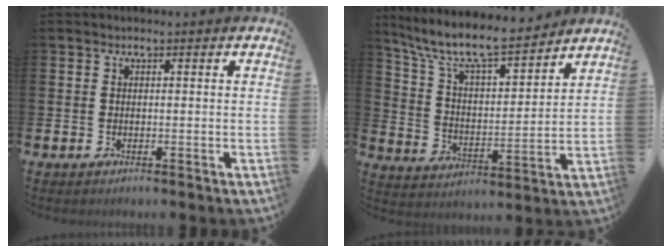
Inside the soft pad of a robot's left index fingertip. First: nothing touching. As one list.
[{"total": 10.1, "force": [9.0, 1.9, 4.1], "torque": [-0.113, -0.059, 0.155]}]